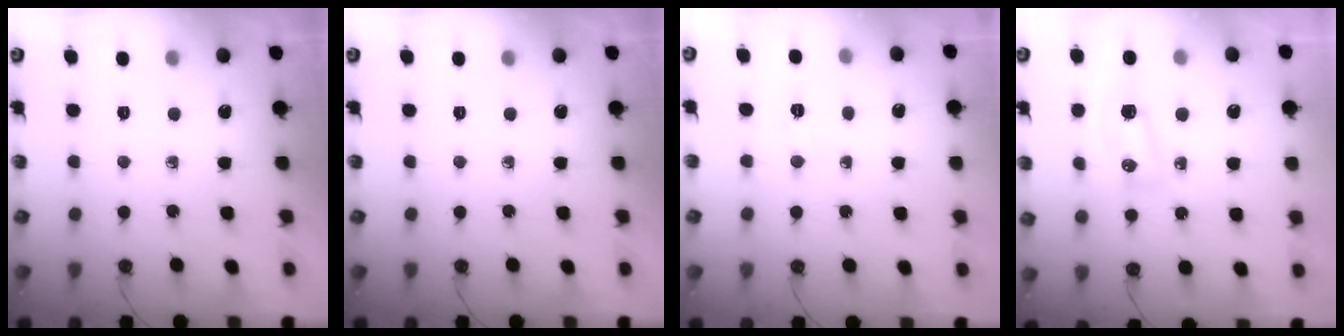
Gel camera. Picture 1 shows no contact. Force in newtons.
{"total": 0.0}
{"total": 21.7, "press": 6.6, "slide": 20.7}
{"total": 7.4, "press": 7.3, "slide": 0.7}